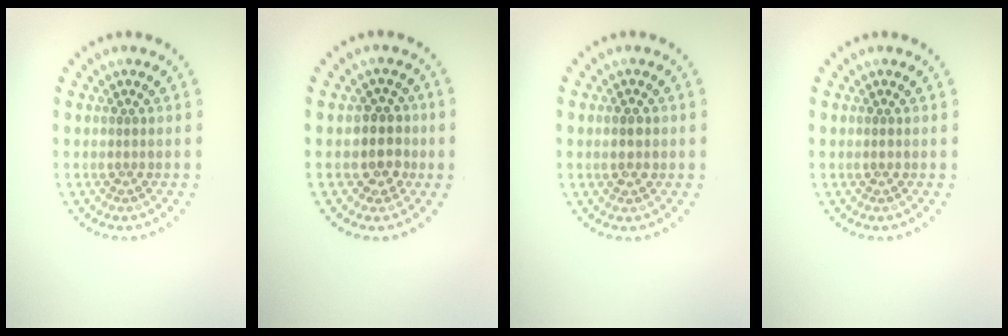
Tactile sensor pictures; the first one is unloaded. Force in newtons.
{"total": 2.8, "press": 2.5, "slide": 1.3}
{"total": 2.1, "press": 2.1, "slide": 0.2}
{"total": 0.6, "press": 0.5, "slide": 0.2}